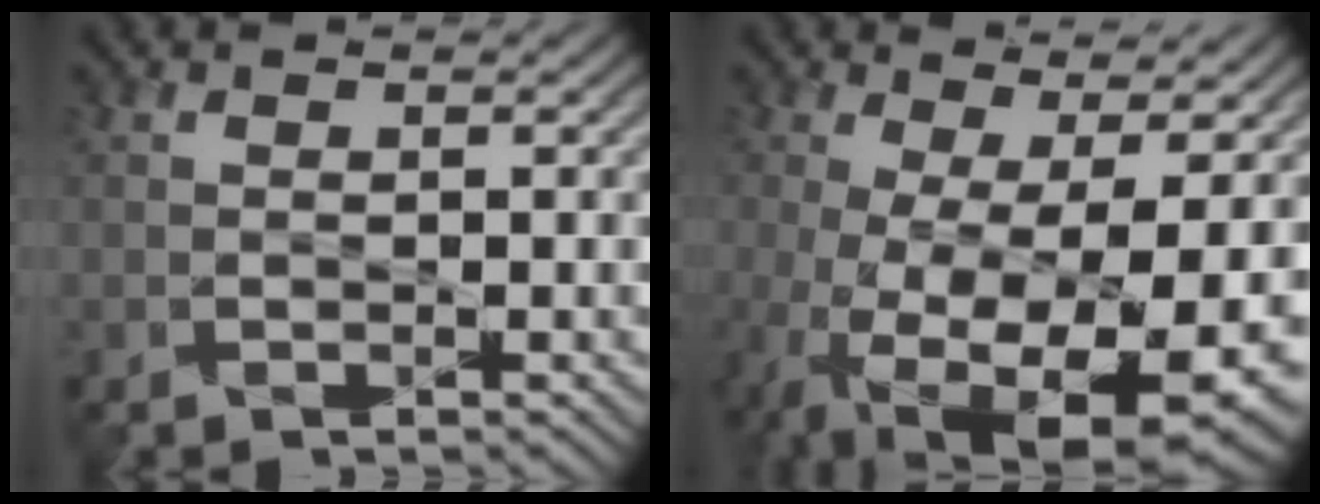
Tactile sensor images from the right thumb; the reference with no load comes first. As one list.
[{"total": 16.3, "force": [-5.8, 6.5, 13.8], "torque": [-0.272, -0.051, -0.070]}]